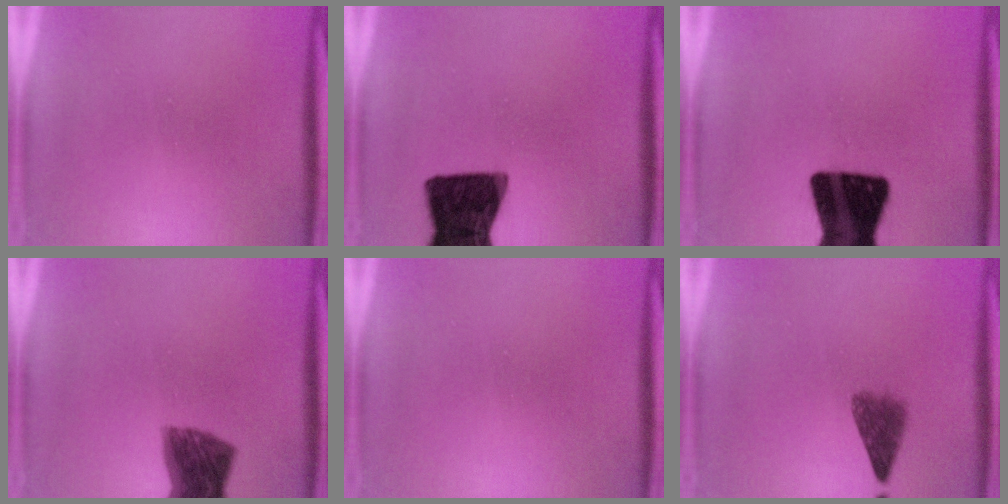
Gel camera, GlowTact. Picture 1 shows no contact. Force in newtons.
{"total": 15.0}
{"total": 19.3}
{"total": 8.8}
{"total": 0.0}
{"total": 4.1}